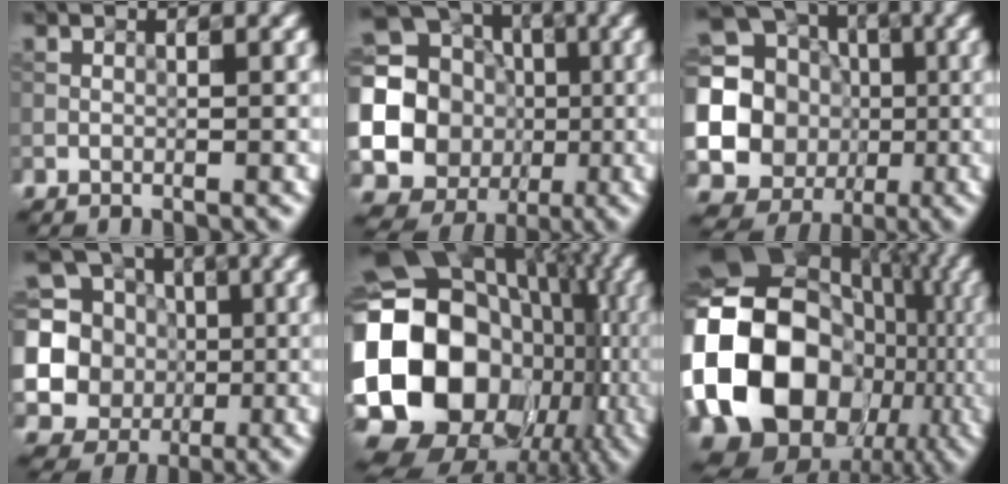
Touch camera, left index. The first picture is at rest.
{"total": 20.0, "force": [-0.8, 19.1, 6.1], "torque": [-0.150, -0.007, -0.046]}
{"total": 18.2, "force": [-0.3, 17.3, 5.6], "torque": [-0.145, 0.002, -0.029]}
{"total": 12.2, "force": [0.2, 11.5, 4.0], "torque": [-0.133, 0.014, -0.009]}
{"total": 22.6, "force": [-3.6, 18.9, 11.9], "torque": [-0.228, -0.008, -0.102]}
{"total": 21.2, "force": [-3.0, 17.0, 12.4], "torque": [-0.276, -0.007, -0.052]}